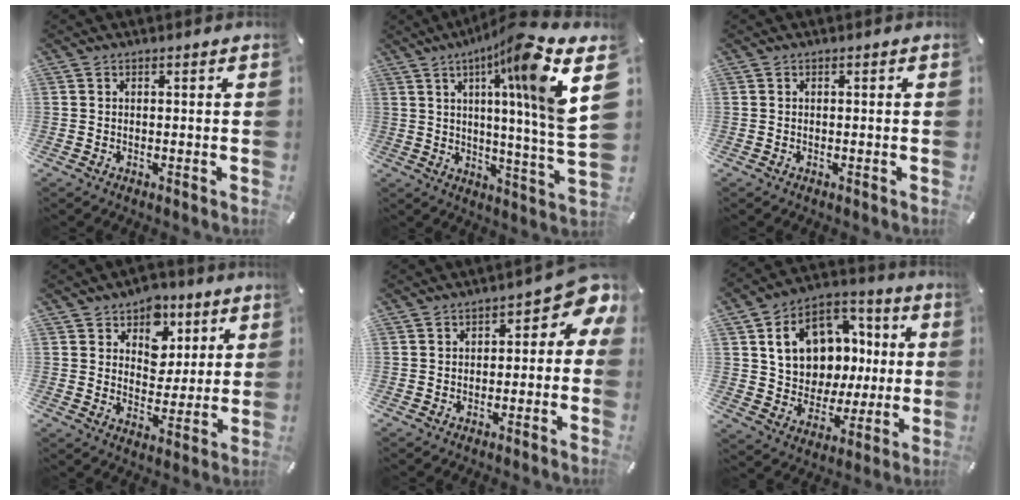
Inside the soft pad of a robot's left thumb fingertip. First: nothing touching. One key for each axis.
{"total": 18.7, "fx": 8.5, "fy": -0.2, "fz": 16.6, "tx": -0.255, "ty": -0.065, "tz": 0.105}
{"total": 0.0}
{"total": 8.6, "fx": 4.3, "fy": 7.1, "fz": 2.2, "tx": -0.022, "ty": -0.039, "tz": 0.073}
{"total": 5.6, "fx": 0.5, "fy": 3.4, "fz": 4.4, "tx": -0.055, "ty": -0.013, "tz": -0.001}
{"total": 15.4, "fx": 3.2, "fy": 13.1, "fz": 7.5, "tx": -0.129, "ty": -0.006, "tz": 0.073}